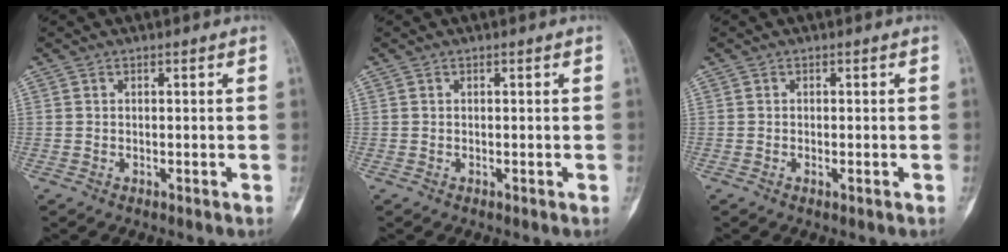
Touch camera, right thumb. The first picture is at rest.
{"total": 0.0}
{"total": 0.8, "force": [-0.3, 0.2, 0.7], "torque": [-0.014, -0.001, -0.005]}